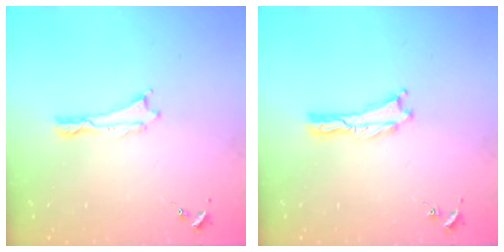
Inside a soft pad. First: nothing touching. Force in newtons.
{"total": 0.0}